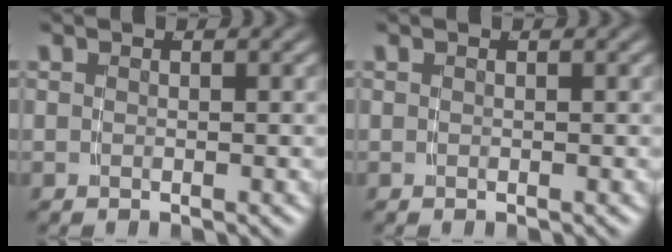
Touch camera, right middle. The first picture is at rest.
{"total": 0.0}